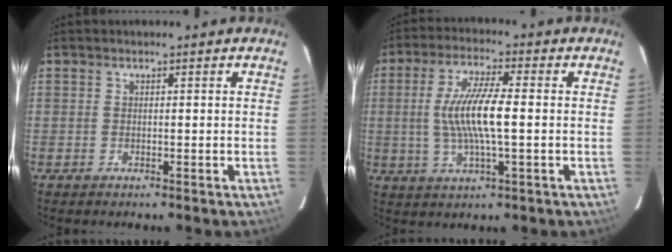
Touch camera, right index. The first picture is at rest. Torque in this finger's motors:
{"motor_torque": [1.52, -0.05, 0.88, 0.21]}